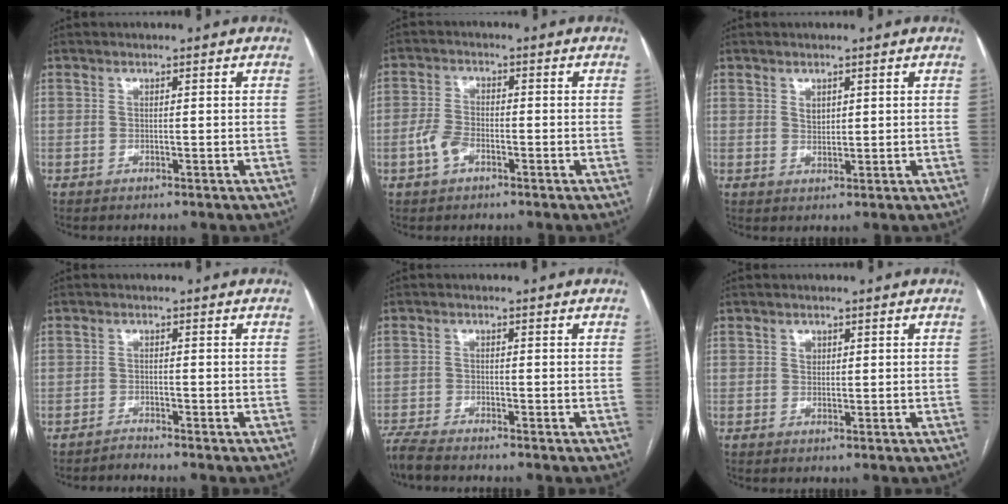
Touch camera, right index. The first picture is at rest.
{"total": 4.0, "force": [-1.9, 2.1, 2.8], "torque": [-0.065, 0.007, -0.037]}
{"total": 1.7, "force": [0.8, 1.1, 1.0], "torque": [-0.017, -0.002, 0.019]}
{"total": 1.3, "force": [-1.2, -0.5, -0.3], "torque": [0.004, -0.008, -0.021]}
{"total": 3.9, "force": [-3.6, -0.2, 1.5], "torque": [-0.031, -0.017, -0.068]}
{"total": 1.2, "force": [0.4, 0.9, 0.5], "torque": [-0.006, 0.000, 0.006]}